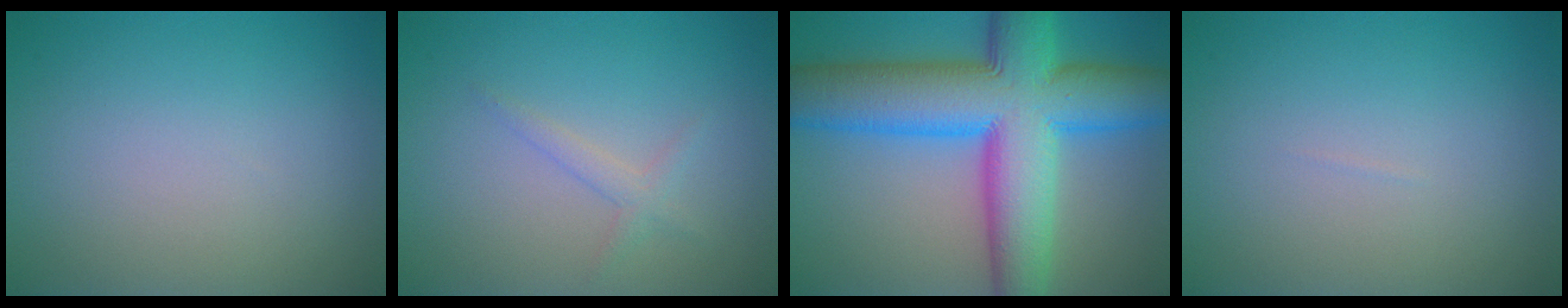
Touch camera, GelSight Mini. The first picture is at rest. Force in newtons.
{"total": 1.3, "press": 1.3, "slide": 0.1}
{"total": 14.3, "press": 14.3, "slide": 0.3}
{"total": 0.0}